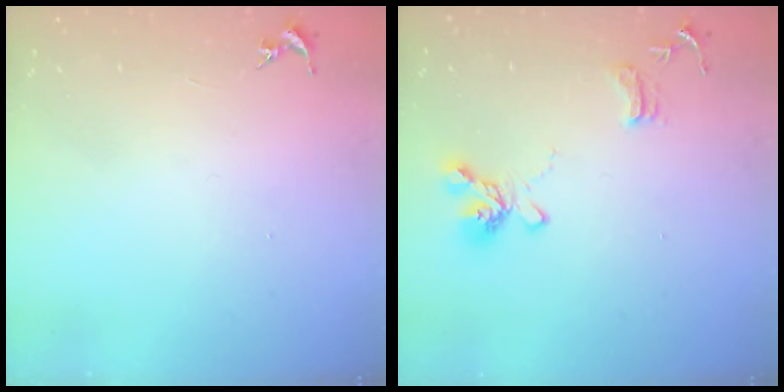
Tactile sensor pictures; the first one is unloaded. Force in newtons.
{"total": 14.7, "press": 14.6, "slide": 1.5}